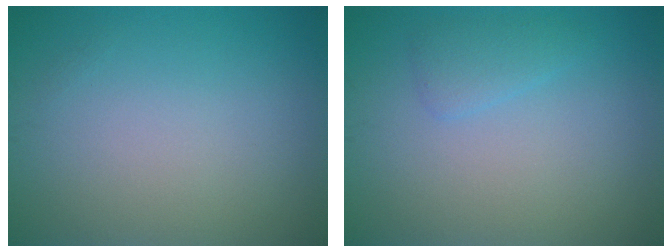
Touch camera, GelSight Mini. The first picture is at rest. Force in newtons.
{"total": 1.4, "press": 1.4, "slide": 0.2}